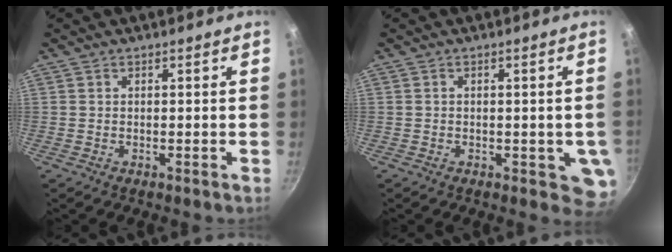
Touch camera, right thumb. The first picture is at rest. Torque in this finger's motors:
{"motor_torque": [1.39, 1.34, 0.78, -0.89, 0.18]}